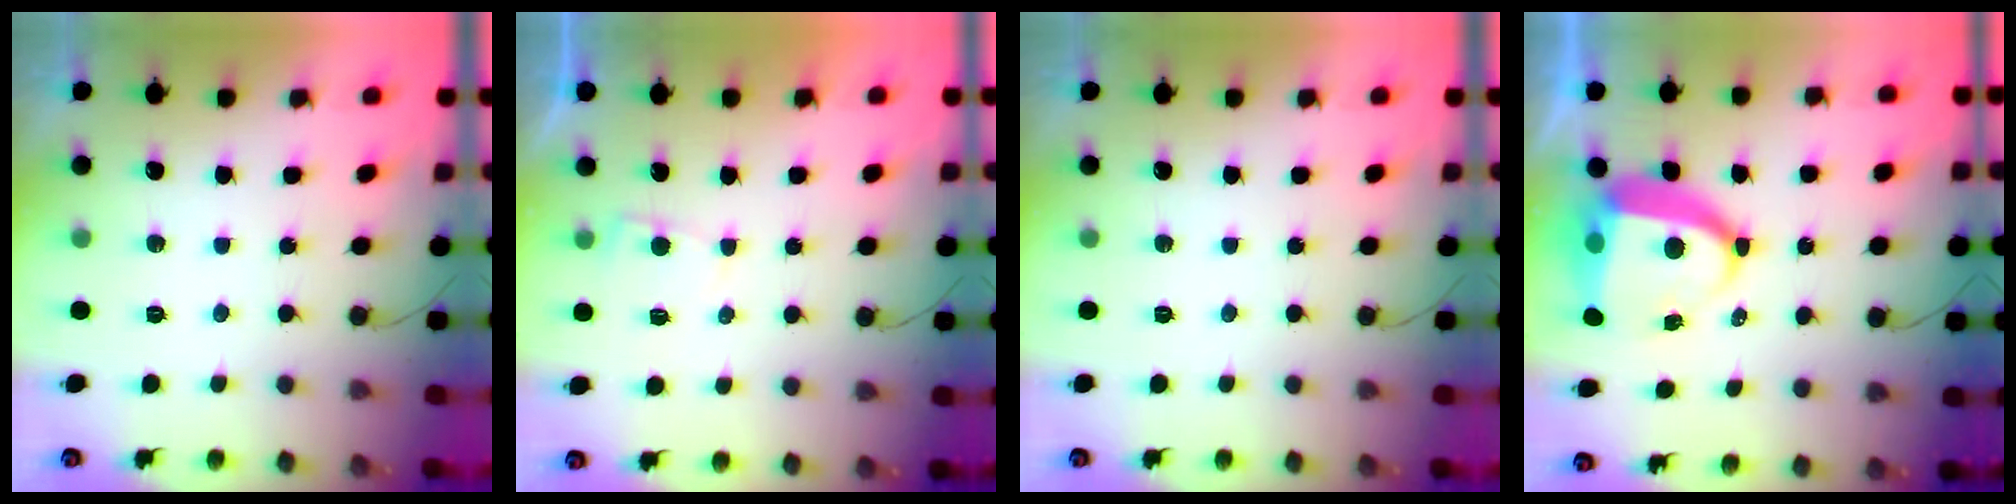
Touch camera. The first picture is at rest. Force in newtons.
{"total": 2.3, "press": 2.3, "slide": 0.2}
{"total": 0.0}
{"total": 11.4, "press": 11.2, "slide": 1.5}